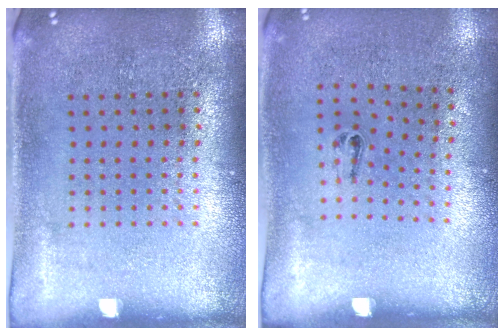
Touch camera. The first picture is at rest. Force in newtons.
{"total": 0.5, "press": 0.3, "slide": 0.5}